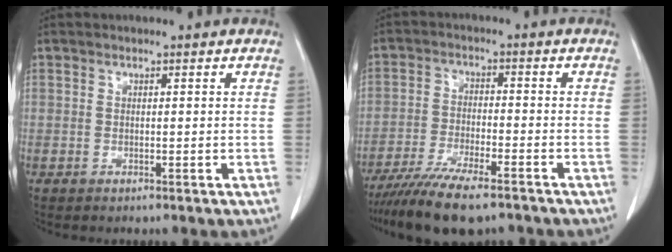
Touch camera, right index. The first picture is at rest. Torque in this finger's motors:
{"motor_torque": [1.10, -1.04, 0.49, 0.14]}